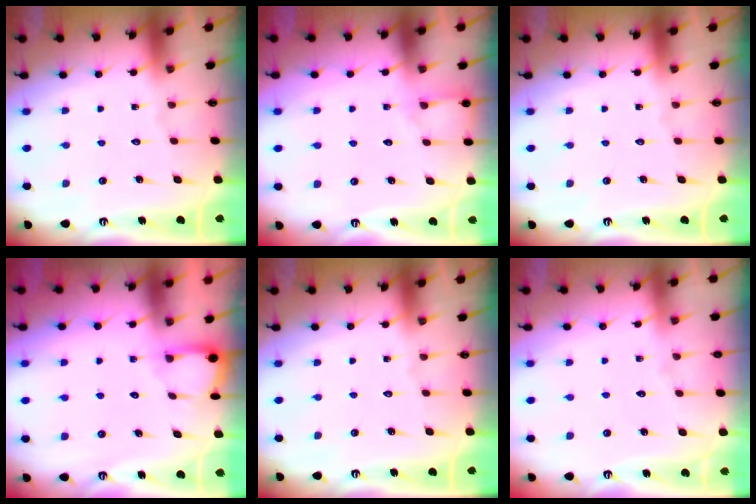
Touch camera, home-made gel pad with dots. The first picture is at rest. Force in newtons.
{"total": 3.6, "press": 3.6, "slide": 0.4}
{"total": 0.0}
{"total": 2.8, "press": 2.8, "slide": 0.1}
{"total": 0.0}
{"total": 2.8, "press": 2.8, "slide": 0.4}